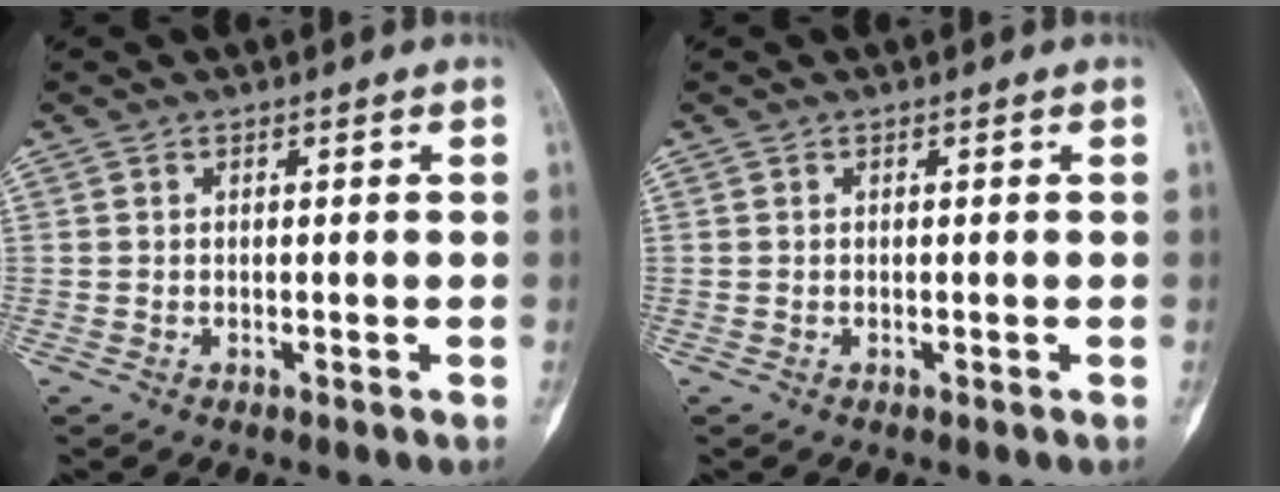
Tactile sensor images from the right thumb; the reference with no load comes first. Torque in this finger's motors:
{"motor_torque": [0.15, 0.13, 0.00, 0.00, 0.02]}